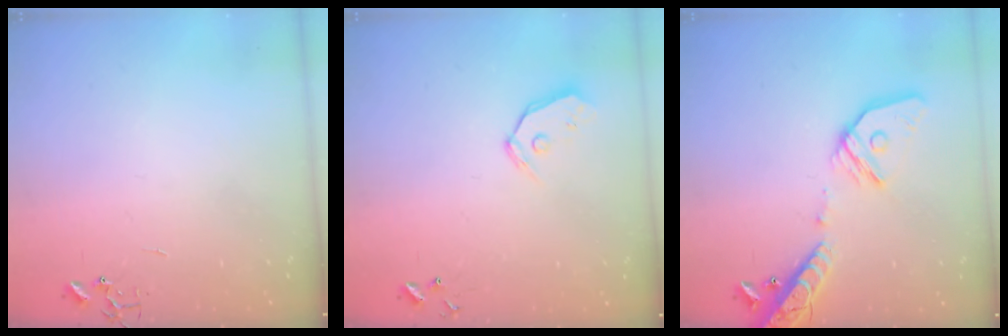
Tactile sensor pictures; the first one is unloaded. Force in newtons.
{"total": 6.9, "press": 6.9, "slide": 0.7}
{"total": 18.3, "press": 17.9, "slide": 3.6}